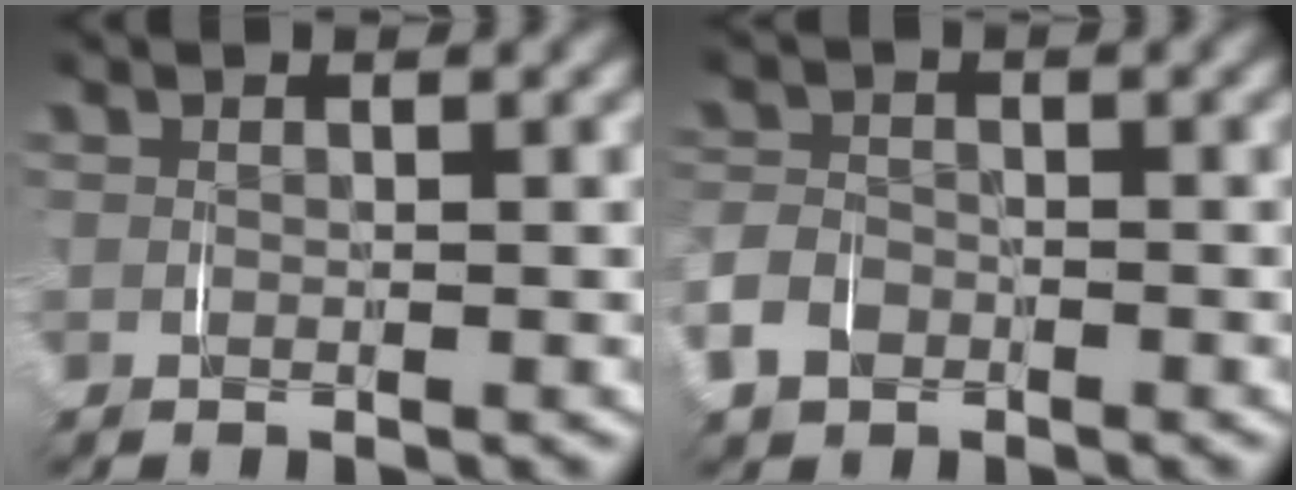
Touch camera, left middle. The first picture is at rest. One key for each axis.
{"total": 3.1, "fx": -1.4, "fy": 2.5, "fz": 1.3, "tx": -0.037, "ty": -0.004, "tz": -0.027}